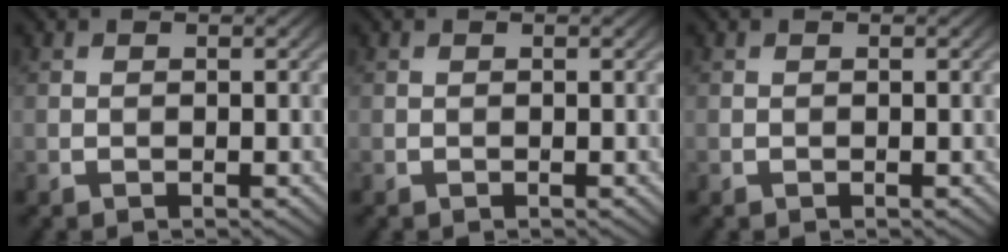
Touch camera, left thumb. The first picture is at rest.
{"total": 0.0}
{"total": 0.0}